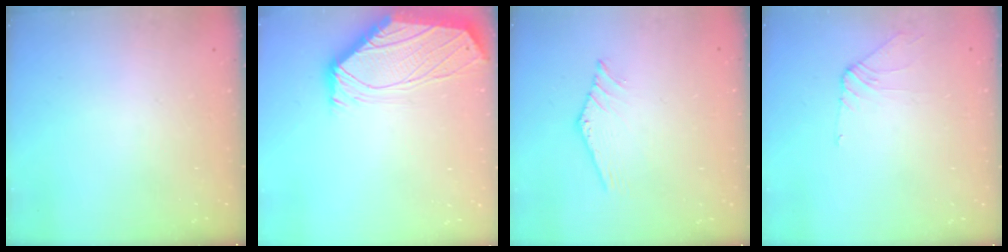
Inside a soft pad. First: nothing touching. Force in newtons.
{"total": 0.5, "press": 0.4, "slide": 0.3}
{"total": 0.9, "press": 0.9, "slide": 0.1}
{"total": 4.7, "press": 4.6, "slide": 0.8}